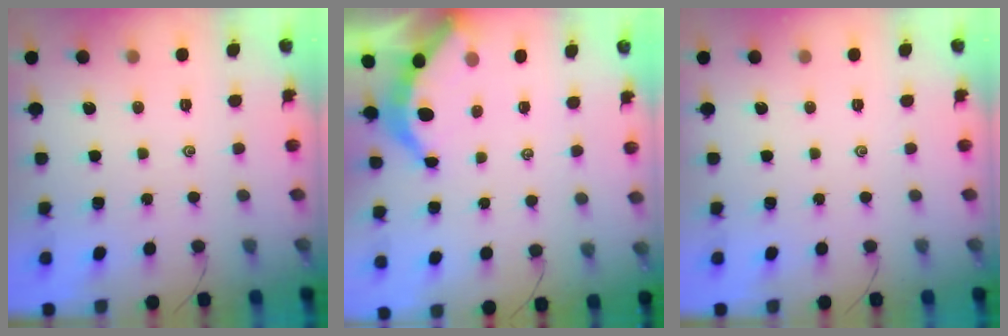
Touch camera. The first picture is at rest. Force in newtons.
{"total": 3.7, "press": 3.7, "slide": 0.4}
{"total": 0.0}